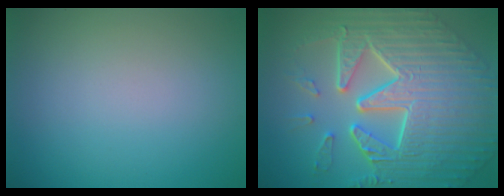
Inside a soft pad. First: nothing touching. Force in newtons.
{"total": 11.1, "press": 7.5, "slide": 8.1}